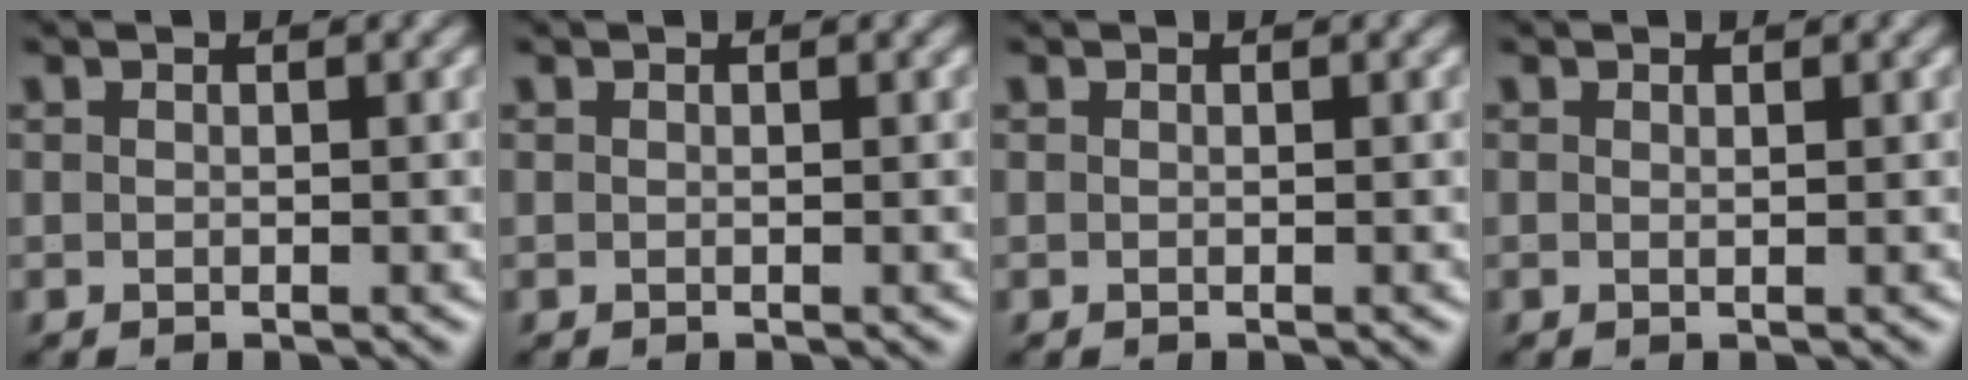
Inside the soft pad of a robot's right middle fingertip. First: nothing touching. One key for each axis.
{"total": 0.0}
{"total": 0.0}
{"total": 0.0}